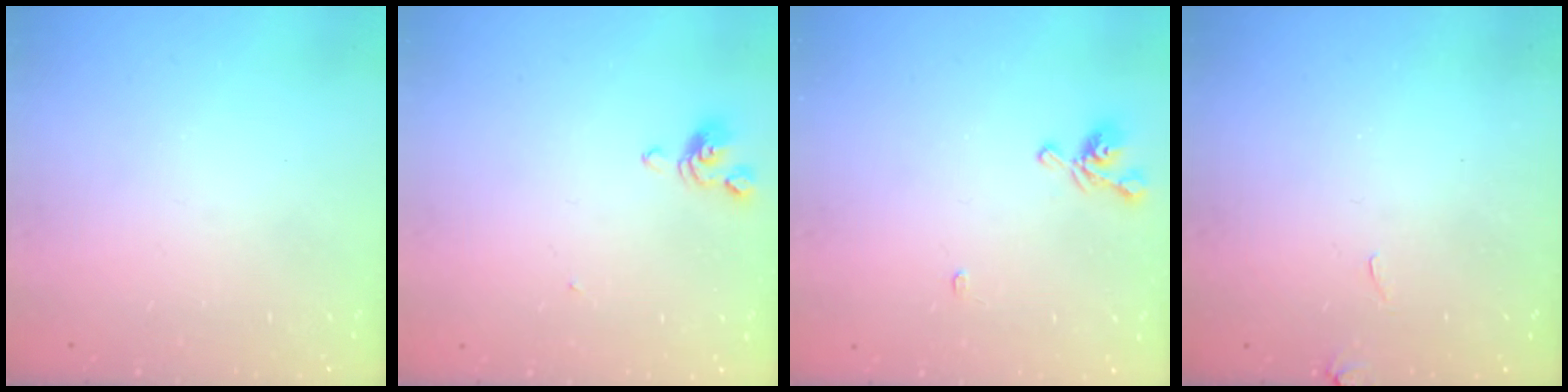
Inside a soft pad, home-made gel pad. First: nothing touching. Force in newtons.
{"total": 1.2, "press": 1.1, "slide": 0.4}
{"total": 4.3, "press": 4.3, "slide": 0.6}
{"total": 4.0, "press": 3.9, "slide": 0.5}